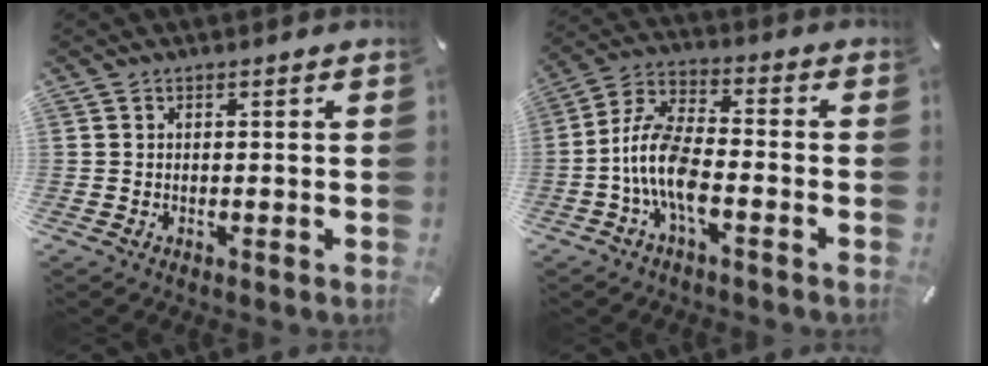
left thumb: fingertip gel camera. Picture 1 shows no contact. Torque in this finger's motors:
{"motor_torque": [0.18, 2.01, 1.53, 0.50, 0.22]}